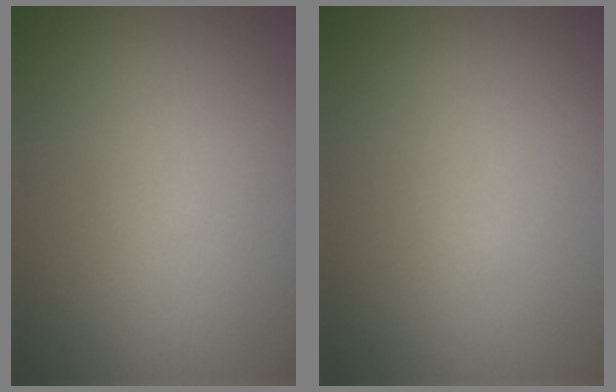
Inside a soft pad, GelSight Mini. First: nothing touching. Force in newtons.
{"total": 0.0}